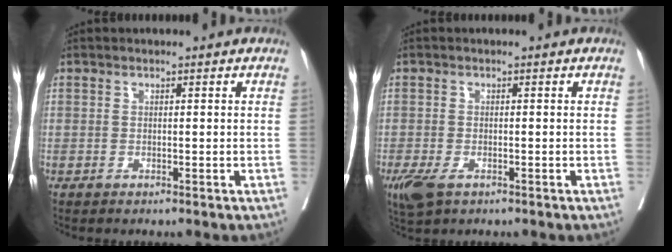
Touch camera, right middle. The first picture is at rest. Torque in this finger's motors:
{"motor_torque": [0.44, -0.39, 0.25, 0.07]}